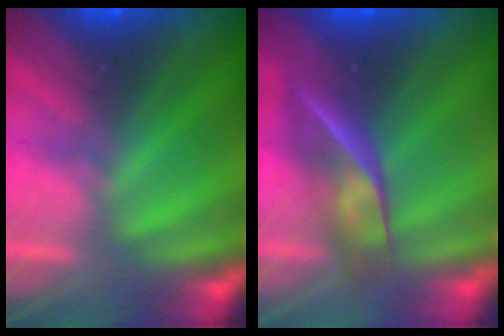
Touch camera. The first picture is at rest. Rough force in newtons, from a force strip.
{"total": 2.5}